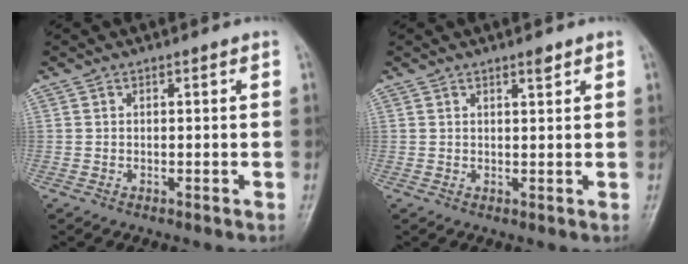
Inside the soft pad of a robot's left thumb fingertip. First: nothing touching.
{"total": 1.6, "force": [1.2, 0.4, 0.9], "torque": [-0.009, -0.007, 0.019]}